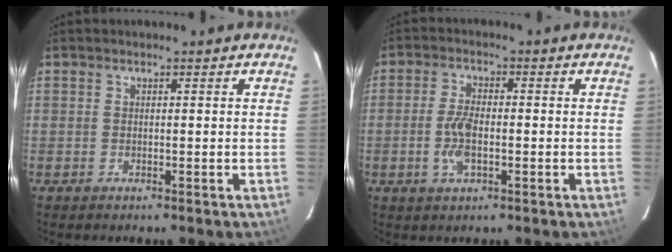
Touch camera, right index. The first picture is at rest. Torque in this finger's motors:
{"motor_torque": [0.37, -0.16, 0.34, 0.11]}